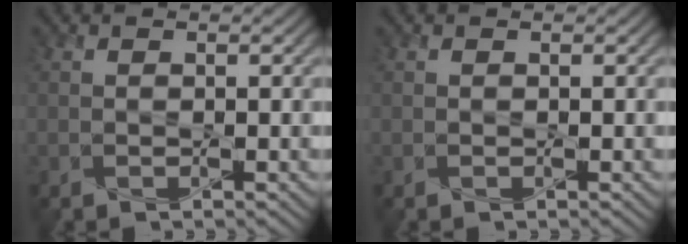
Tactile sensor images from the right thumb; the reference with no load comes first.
{"total": 0.0}